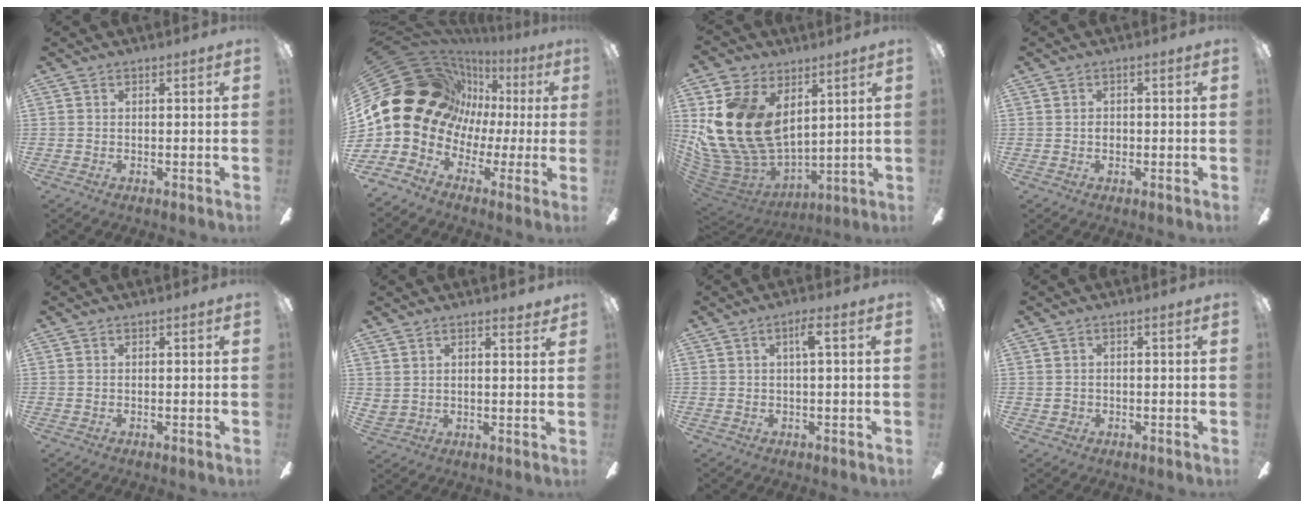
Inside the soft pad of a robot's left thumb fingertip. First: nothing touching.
{"total": 21.0, "force": [3.8, 17.7, 10.7], "torque": [-0.224, -0.036, 0.099]}
{"total": 19.9, "force": [4.9, 14.1, 13.1], "torque": [-0.322, -0.032, 0.099]}
{"total": 1.1, "force": [-0.2, 0.9, 0.6], "torque": [-0.012, 0.005, -0.005]}
{"total": 0.0}
{"total": 3.7, "force": [3.3, 1.7, 0.7], "torque": [-0.014, -0.012, 0.061]}
{"total": 3.2, "force": [1.0, 0.2, 3.0], "torque": [-0.054, 0.000, 0.012]}
{"total": 1.1, "force": [-0.2, 1.1, 0.0], "torque": [-0.001, 0.003, -0.006]}